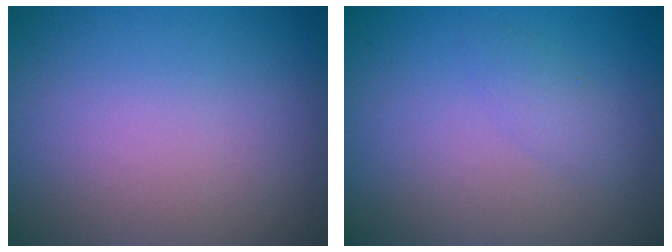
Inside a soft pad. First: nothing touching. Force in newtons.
{"total": 1.3, "press": 1.3, "slide": 0.0}